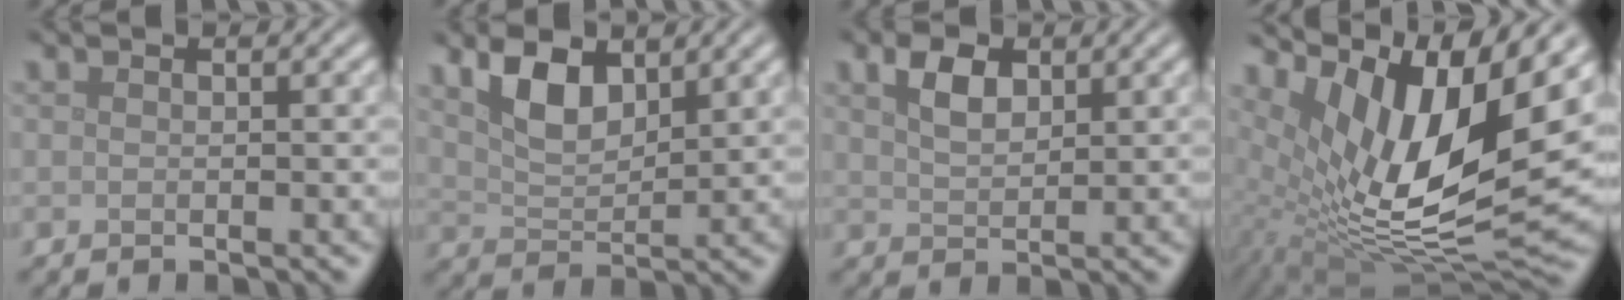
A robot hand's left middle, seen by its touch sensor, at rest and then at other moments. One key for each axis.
{"total": 4.2, "fx": 2.5, "fy": 2.0, "fz": 2.8, "tx": -0.062, "ty": 0.001, "tz": 0.048}
{"total": 2.8, "fx": 1.5, "fy": 1.6, "fz": 1.7, "tx": -0.038, "ty": 0.005, "tz": 0.031}
{"total": 13.8, "fx": 5.4, "fy": 5.3, "fz": 11.5, "tx": -0.224, "ty": -0.003, "tz": 0.097}